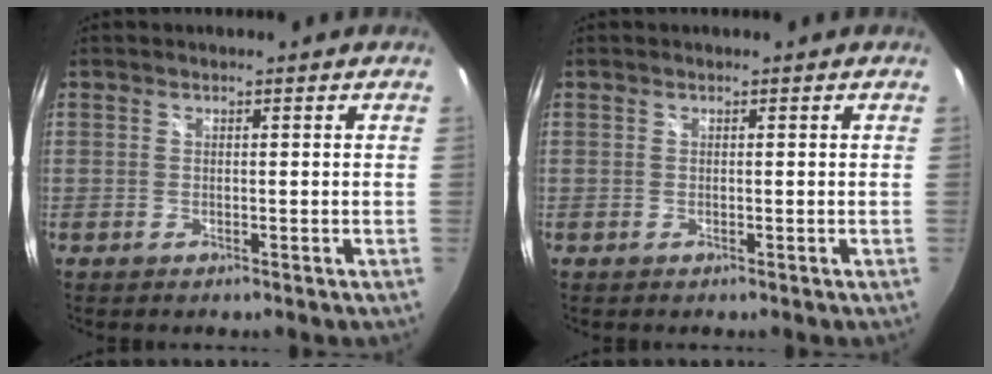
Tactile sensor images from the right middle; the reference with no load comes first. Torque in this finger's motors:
{"motor_torque": [0.06, 0.01, 0.00, 0.01]}